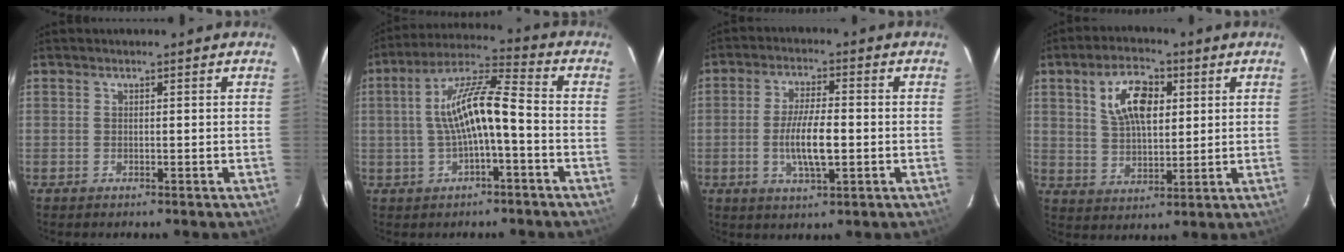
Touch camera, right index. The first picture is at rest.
{"total": 11.0, "force": [-1.5, 2.2, 10.7], "torque": [-0.207, 0.023, -0.025]}
{"total": 8.4, "force": [-1.5, 2.3, 7.9], "torque": [-0.153, -0.004, -0.028]}
{"total": 10.2, "force": [3.5, 5.3, 8.0], "torque": [-0.151, 0.019, 0.067]}